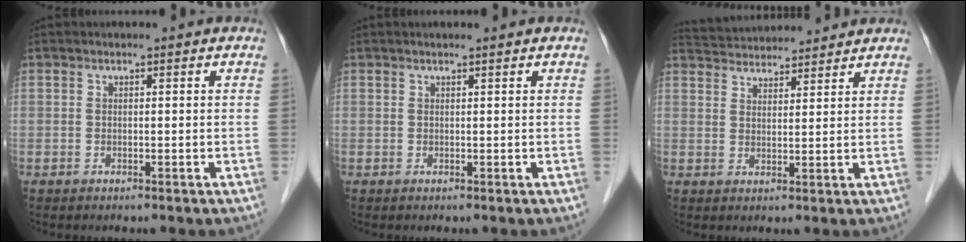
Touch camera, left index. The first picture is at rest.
{"total": 0.8, "force": [0.5, -0.2, 0.5], "torque": [-0.008, 0.004, 0.012]}
{"total": 9.5, "force": [9.2, 1.3, 1.9], "torque": [-0.038, 0.028, 0.140]}